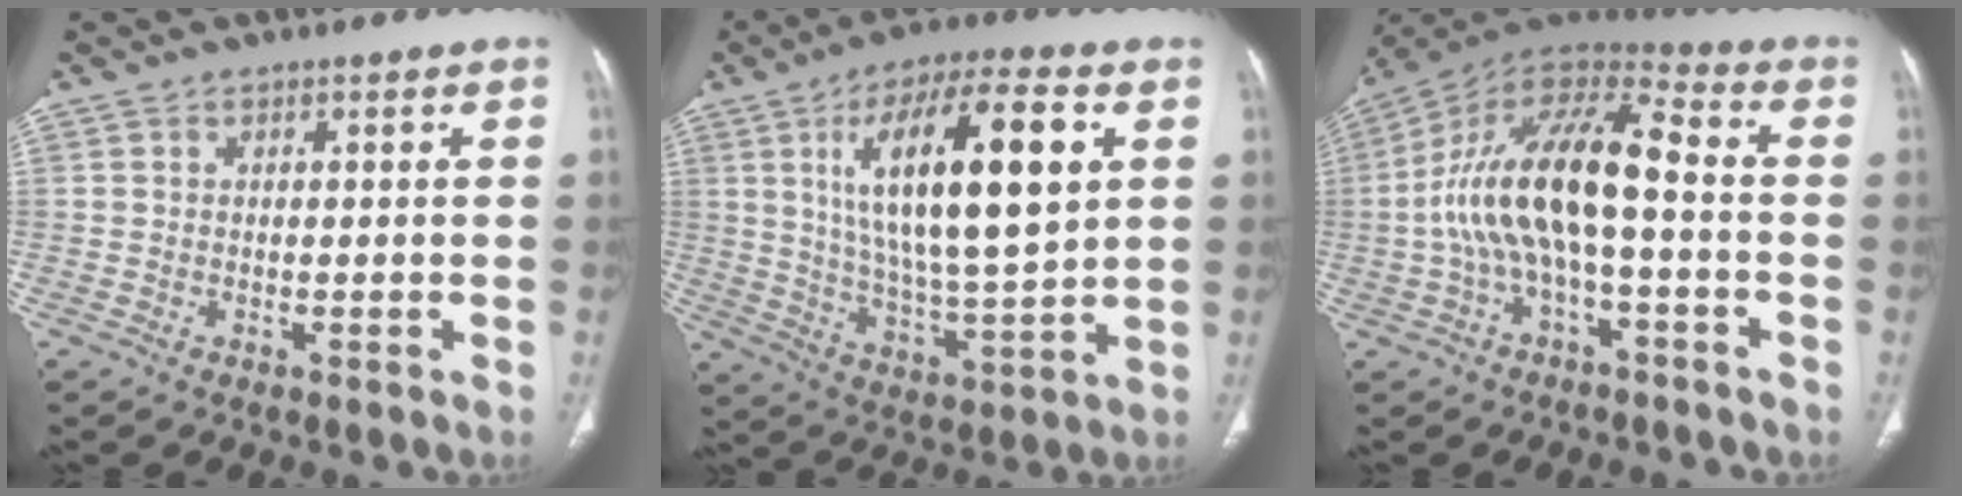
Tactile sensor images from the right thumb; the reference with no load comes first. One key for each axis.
{"total": 22.1, "fx": 6.1, "fy": 7.0, "fz": 20.0, "tx": -0.335, "ty": -0.012, "tz": 0.106}
{"total": 17.2, "fx": -2.1, "fy": 6.6, "fz": 15.7, "tx": -0.306, "ty": 0.056, "tz": -0.041}